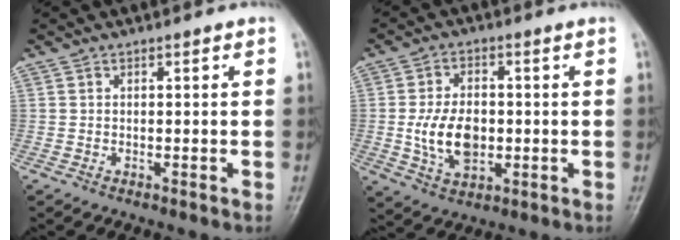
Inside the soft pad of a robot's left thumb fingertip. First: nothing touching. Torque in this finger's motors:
{"motor_torque": [1.20, 1.04, 0.46, -0.37, 0.24]}